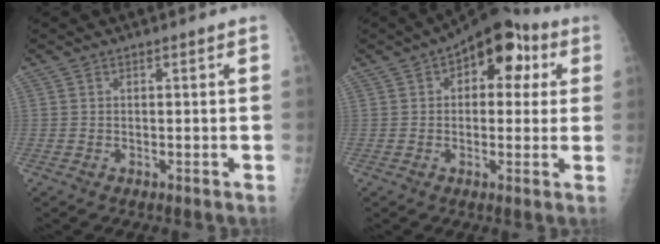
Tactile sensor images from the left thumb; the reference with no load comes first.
{"total": 11.9, "force": [4.0, 7.1, 8.6], "torque": [-0.065, 0.017, 0.046]}